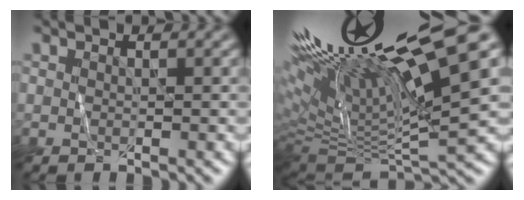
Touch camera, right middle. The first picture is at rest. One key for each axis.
{"total": 17.9, "fx": 6.7, "fy": 4.3, "fz": 16.1, "tx": -0.251, "ty": 0.037, "tz": 0.134}